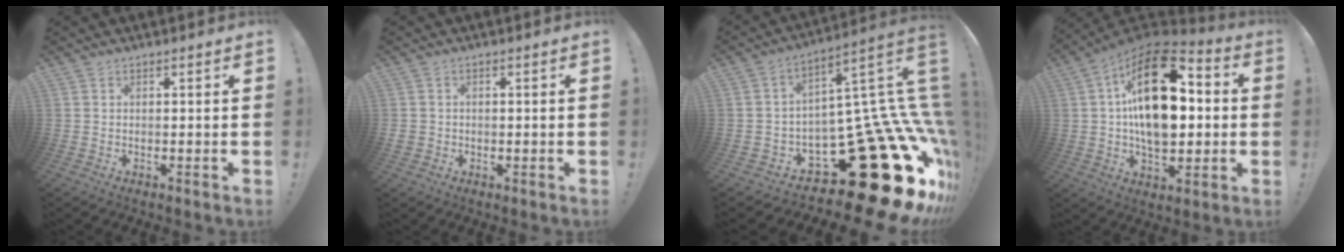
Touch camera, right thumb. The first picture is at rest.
{"total": 2.0, "force": [-0.5, 1.8, 0.6], "torque": [-0.014, 0.004, -0.006]}
{"total": 35.4, "force": [-13.3, 16.4, 28.4], "torque": [-0.317, 0.021, -0.155]}
{"total": 25.2, "force": [3.2, 14.6, 20.2], "torque": [-0.342, -0.005, 0.055]}